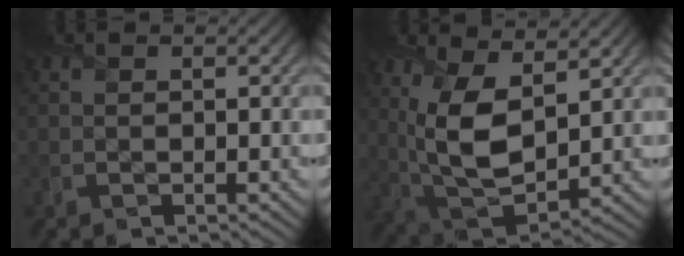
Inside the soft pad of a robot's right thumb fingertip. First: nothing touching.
{"total": 11.1, "force": [3.5, 5.7, 8.9], "torque": [-0.210, -0.007, 0.068]}